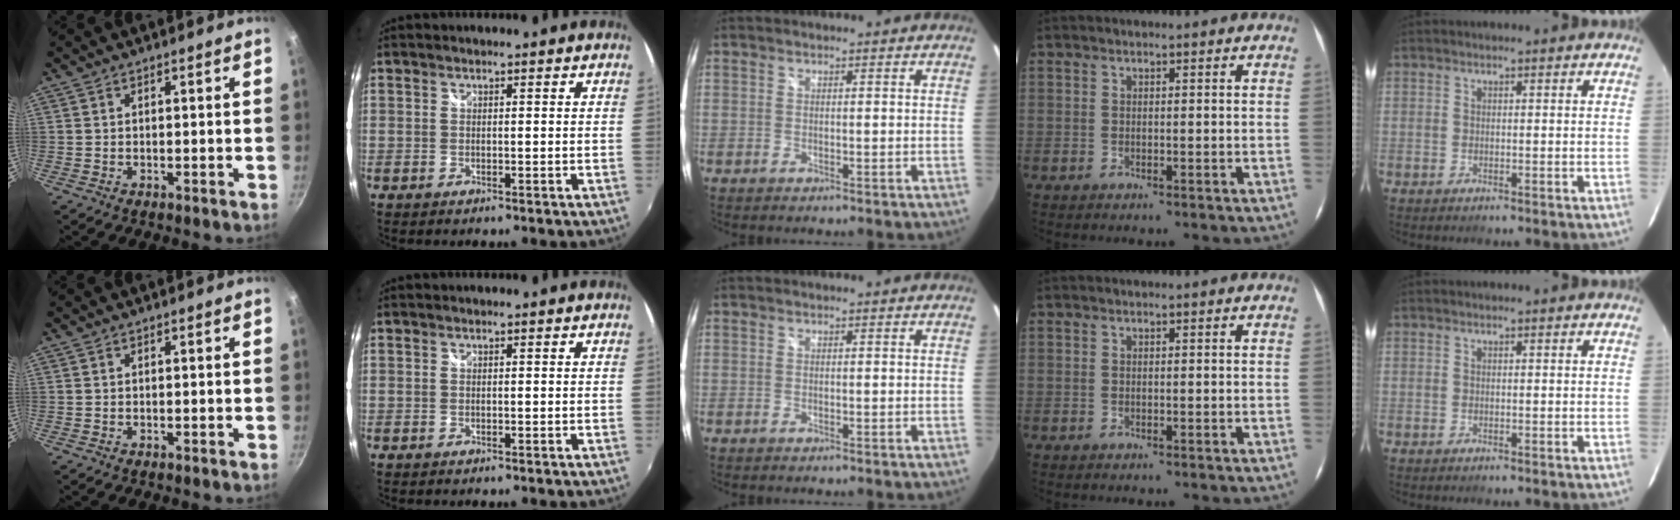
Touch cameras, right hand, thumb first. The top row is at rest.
{}